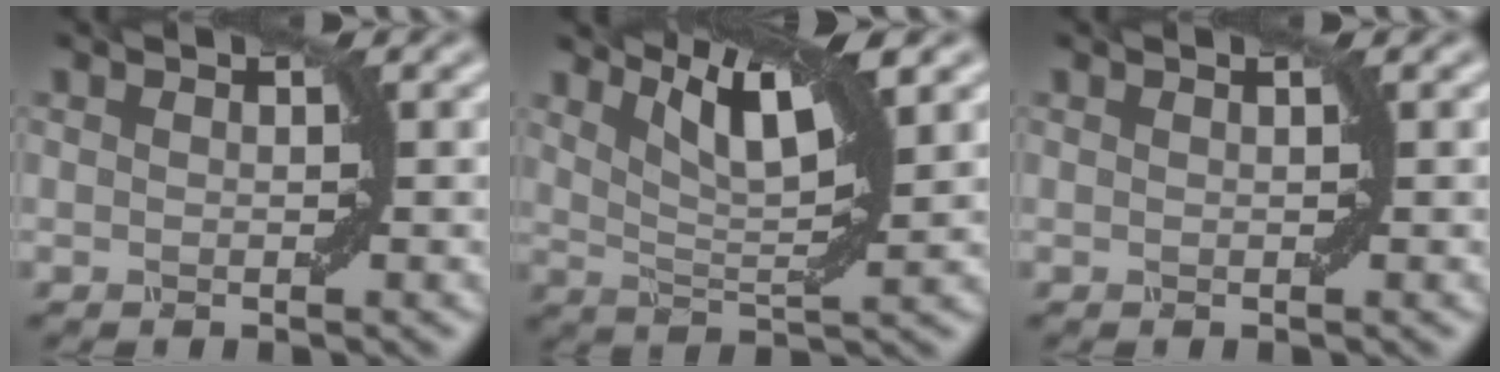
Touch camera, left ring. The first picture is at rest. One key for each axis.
{"total": 6.3, "fx": 3.3, "fy": 1.6, "fz": 5.1, "tx": -0.091, "ty": 0.007, "tz": 0.066}
{"total": 0.7, "fx": 0.3, "fy": 0.2, "fz": 0.5, "tx": 0.000, "ty": -0.003, "tz": -0.002}